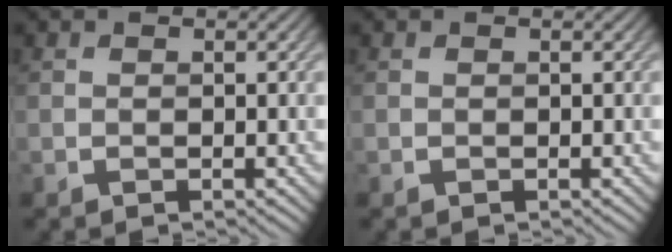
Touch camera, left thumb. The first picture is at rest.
{"total": 0.0}